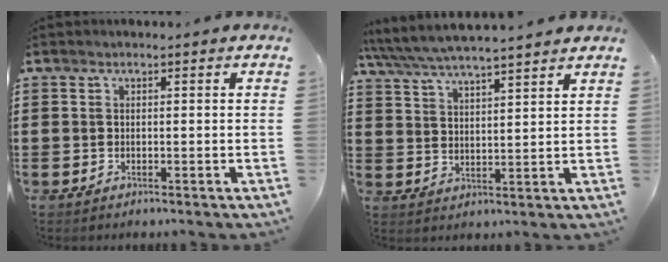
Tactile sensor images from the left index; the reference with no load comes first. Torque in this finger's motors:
{"motor_torque": [2.14, 0.00, 1.05, 0.21]}